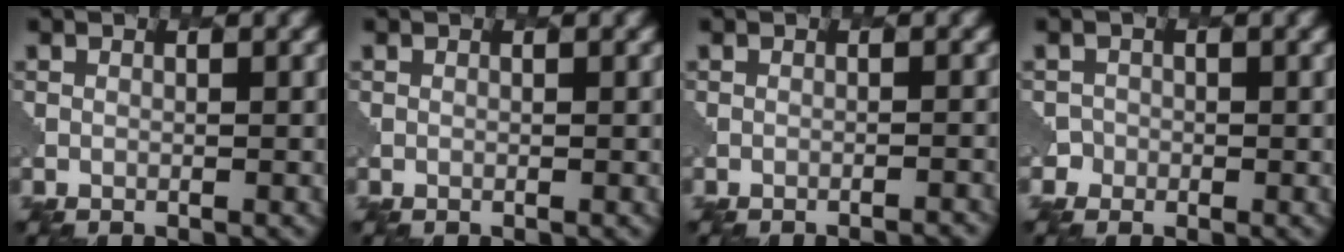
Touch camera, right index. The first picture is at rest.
{"total": 0.0}
{"total": 2.1, "force": [-1.9, 0.4, 0.7], "torque": [-0.001, 0.014, -0.030]}
{"total": 1.4, "force": [-0.7, 1.0, -0.6], "torque": [0.014, 0.013, -0.013]}